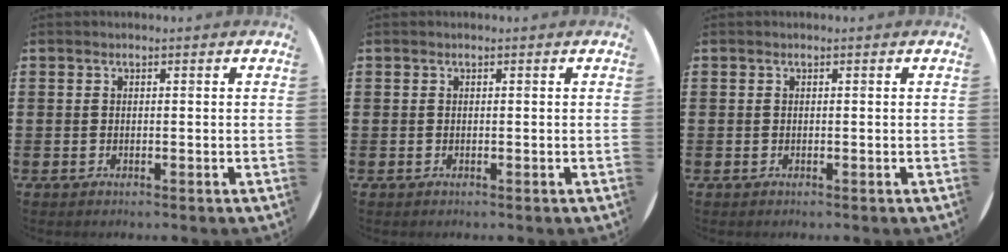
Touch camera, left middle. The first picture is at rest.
{"total": 0.0}
{"total": 0.0}